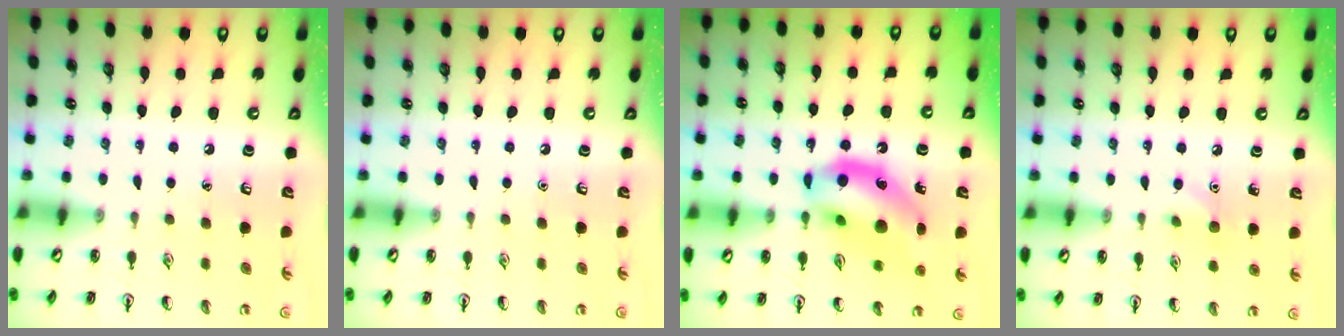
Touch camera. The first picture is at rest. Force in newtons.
{"total": 0.0}
{"total": 16.0, "press": 15.4, "slide": 4.2}
{"total": 5.8, "press": 5.6, "slide": 1.8}